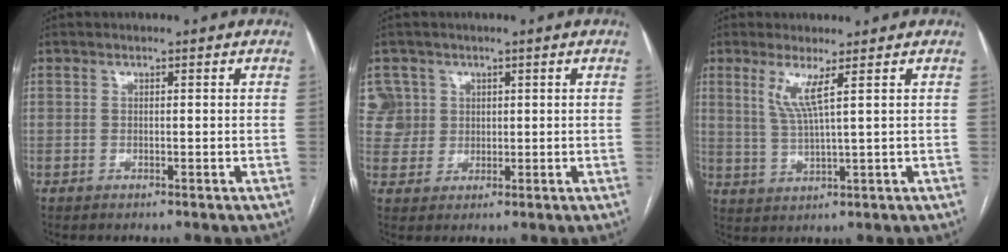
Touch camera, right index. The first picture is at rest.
{"total": 5.3, "force": [1.9, 4.9, -0.4], "torque": [0.021, 0.014, 0.044]}
{"total": 4.6, "force": [2.1, -0.5, 4.1], "torque": [-0.089, -0.008, 0.047]}